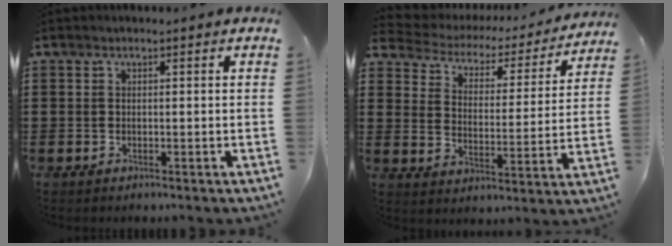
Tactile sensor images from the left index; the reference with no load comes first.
{"total": 2.4, "force": [2.1, 1.1, 0.3], "torque": [-0.027, -0.020, 0.025]}